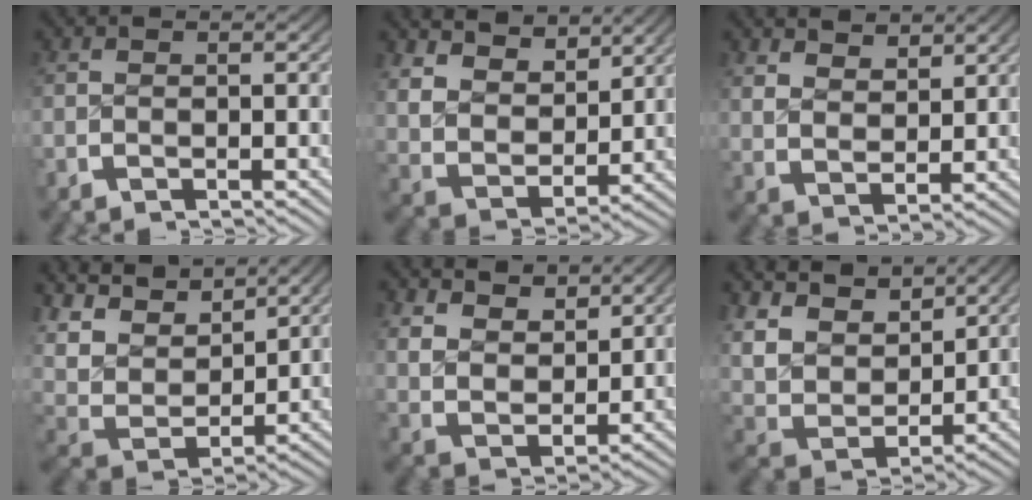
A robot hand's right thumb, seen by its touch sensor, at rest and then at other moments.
{"total": 8.0, "force": [2.9, 5.6, 4.9], "torque": [-0.113, -0.030, 0.061]}
{"total": 3.5, "force": [2.5, 1.7, 1.8], "torque": [-0.025, -0.010, 0.057]}
{"total": 9.9, "force": [4.2, 6.2, 6.4], "torque": [-0.136, 0.001, 0.069]}
{"total": 5.6, "force": [2.4, 3.8, 3.4], "torque": [-0.072, -0.027, 0.056]}
{"total": 10.7, "force": [3.2, 7.6, 6.8], "torque": [-0.155, -0.017, 0.058]}